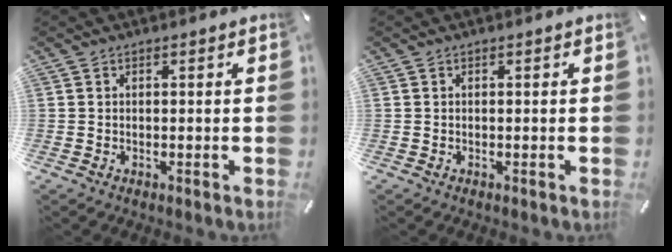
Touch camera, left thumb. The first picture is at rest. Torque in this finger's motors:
{"motor_torque": [-0.04, 0.02, 0.00, -0.02, 0.00]}